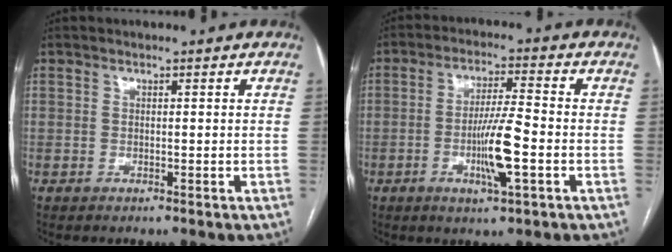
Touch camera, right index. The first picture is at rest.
{"total": 8.6, "force": [-2.4, 0.4, 8.2], "torque": [-0.152, -0.006, -0.046]}